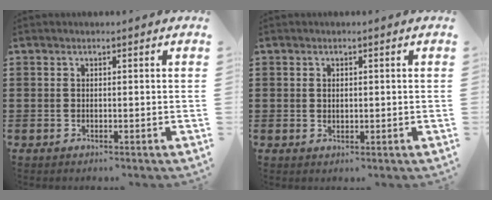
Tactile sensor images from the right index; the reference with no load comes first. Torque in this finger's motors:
{"motor_torque": [0.03, 0.08, -0.02, -0.01]}